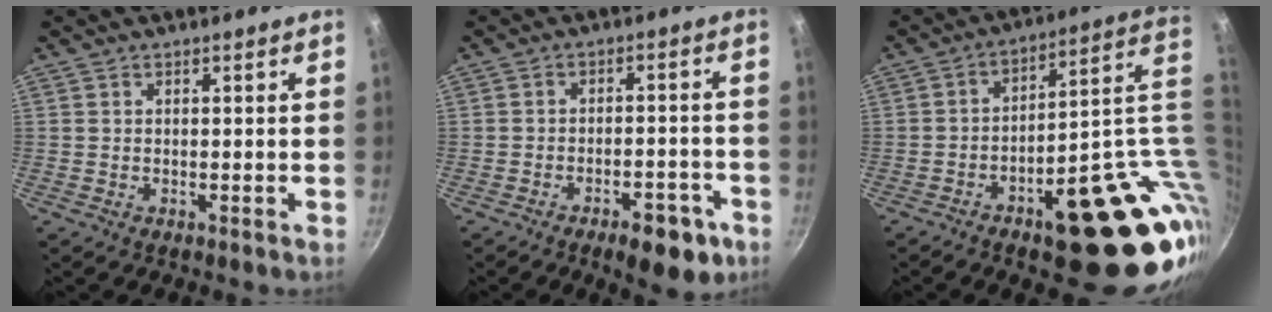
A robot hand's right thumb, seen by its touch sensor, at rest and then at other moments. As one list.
[{"total": 8.9, "force": [-4.9, 3.9, 6.3], "torque": [-0.057, 0.033, -0.053]}, {"total": 25.9, "force": [-2.5, 11.6, 23.0], "torque": [-0.233, 0.013, -0.010]}]